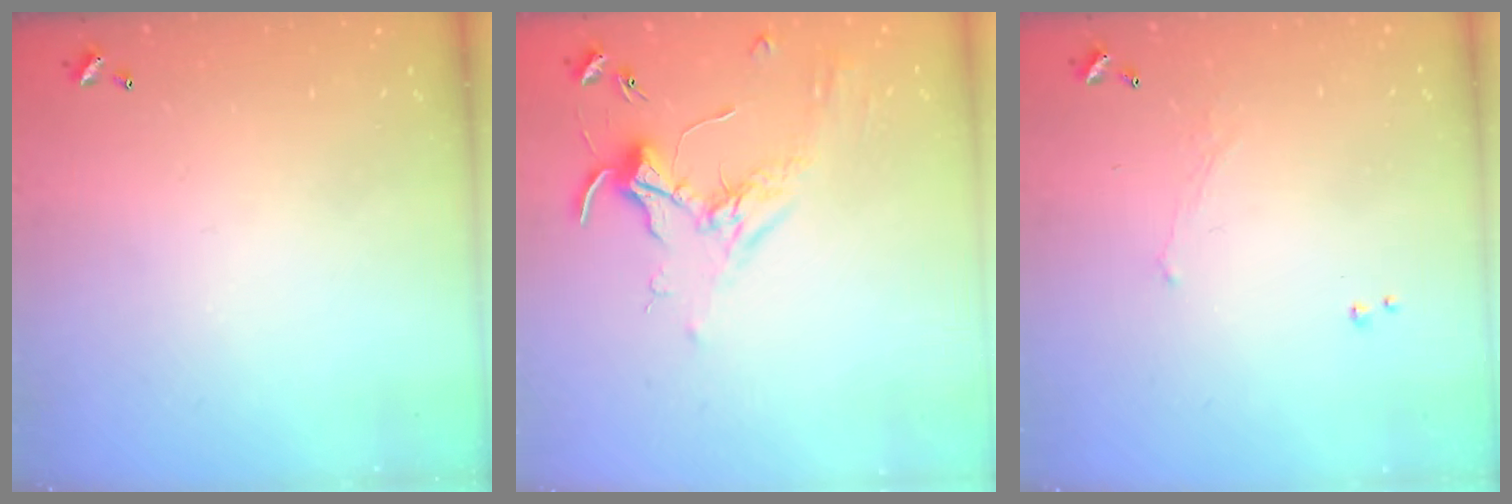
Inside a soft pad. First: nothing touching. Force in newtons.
{"total": 1.7, "press": 1.7, "slide": 0.4}
{"total": 1.1, "press": 1.0, "slide": 0.6}